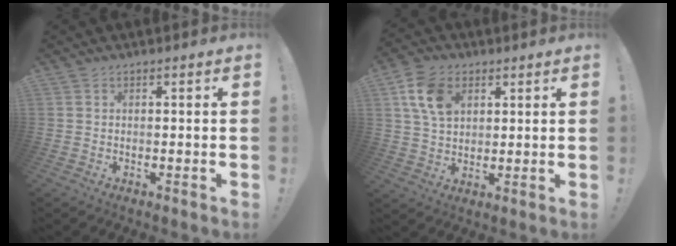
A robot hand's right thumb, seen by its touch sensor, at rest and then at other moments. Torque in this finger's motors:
{"motor_torque": [-0.40, 0.63, 0.74, 0.02, 0.17]}